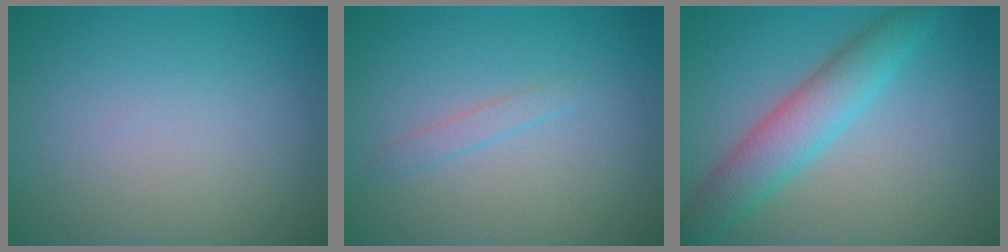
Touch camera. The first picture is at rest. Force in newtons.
{"total": 0.9, "press": 0.9, "slide": 0.2}
{"total": 4.7, "press": 4.7, "slide": 0.2}